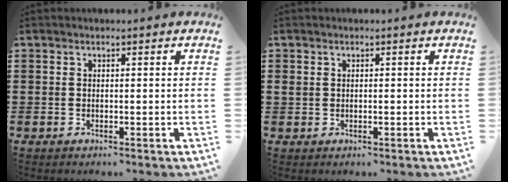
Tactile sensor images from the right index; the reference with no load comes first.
{"total": 0.7, "force": [0.1, 0.6, 0.3], "torque": [-0.008, 0.005, 0.001]}